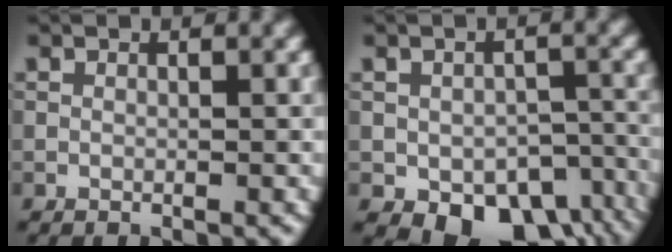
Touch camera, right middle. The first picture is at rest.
{"total": 7.6, "force": [-3.9, 4.6, 4.6], "torque": [-0.057, -0.025, -0.043]}